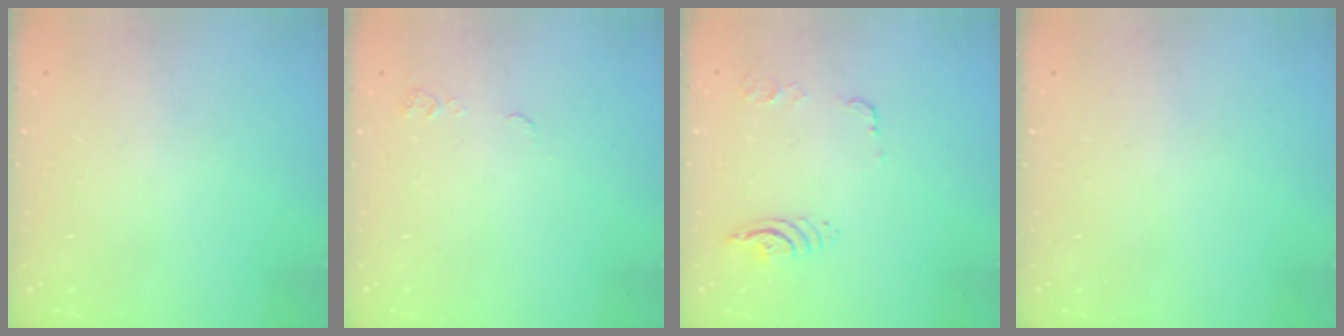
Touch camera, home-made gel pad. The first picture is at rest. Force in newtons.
{"total": 5.3, "press": 5.2, "slide": 0.5}
{"total": 9.4, "press": 9.4, "slide": 1.1}
{"total": 0.0}